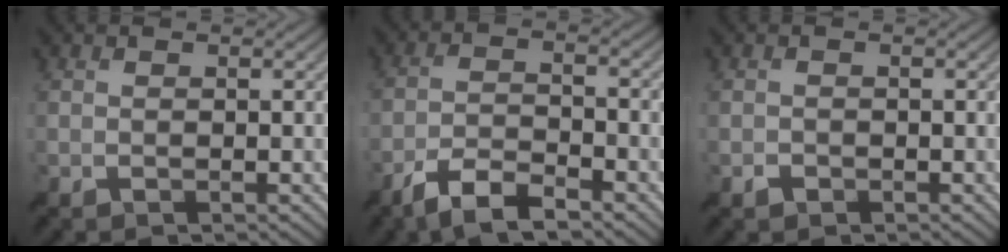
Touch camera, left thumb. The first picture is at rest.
{"total": 6.4, "force": [-4.6, 1.7, 4.0], "torque": [-0.082, 0.002, -0.093]}
{"total": 0.8, "force": [-0.4, 0.7, 0.1], "torque": [-0.002, 0.004, -0.010]}